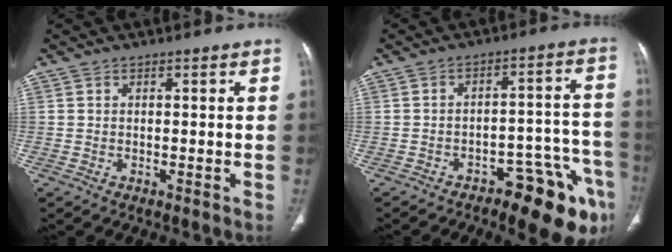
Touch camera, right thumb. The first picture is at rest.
{"total": 14.6, "force": [-9.4, 4.8, 10.0], "torque": [-0.062, 0.075, -0.126]}